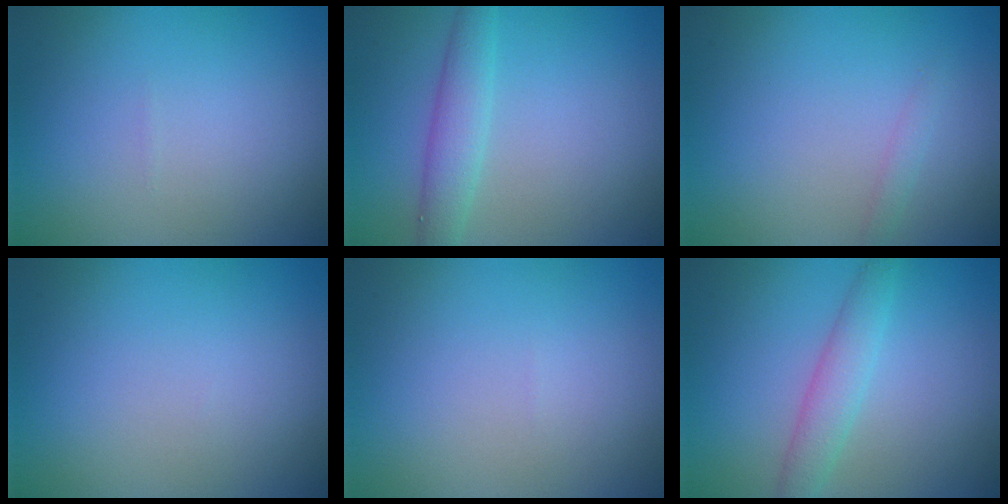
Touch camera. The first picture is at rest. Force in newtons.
{"total": 2.9, "press": 2.9, "slide": 0.1}
{"total": 0.7, "press": 0.7, "slide": 0.1}
{"total": 0.0}
{"total": 0.0}
{"total": 2.7, "press": 2.7, "slide": 0.1}